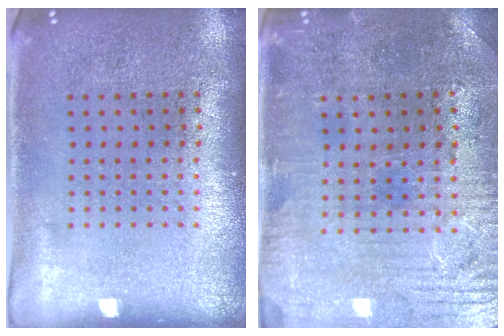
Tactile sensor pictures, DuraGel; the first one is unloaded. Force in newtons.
{"total": 1.3, "press": 1.2, "slide": 0.6}